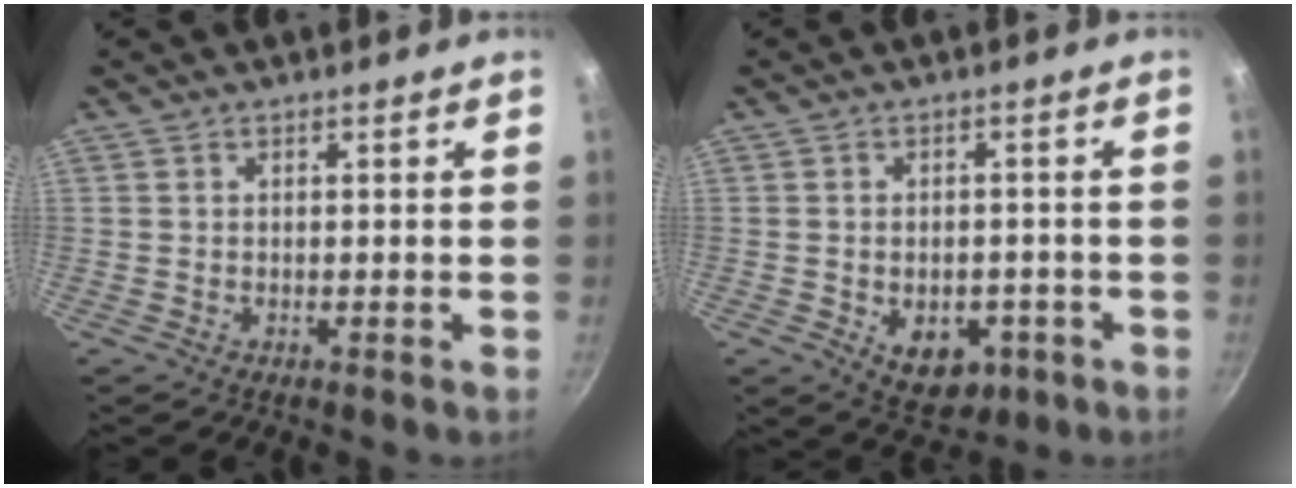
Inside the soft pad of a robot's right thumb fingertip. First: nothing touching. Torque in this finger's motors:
{"motor_torque": [-0.24, 0.40, -0.04, 0.00, 0.15]}